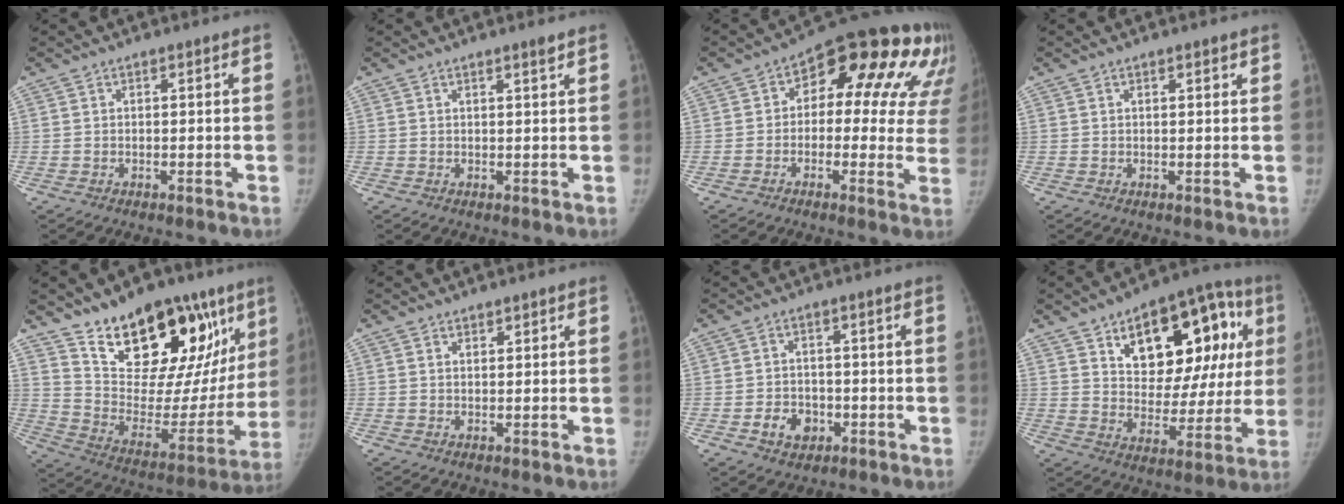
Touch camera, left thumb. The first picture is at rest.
{"total": 1.2, "force": [0.9, -0.1, 0.8], "torque": [-0.010, -0.009, 0.016]}
{"total": 20.0, "force": [7.0, 10.8, 15.3], "torque": [-0.137, 0.033, 0.078]}
{"total": 1.2, "force": [0.8, 0.3, 0.8], "torque": [-0.009, -0.003, 0.012]}
{"total": 27.6, "force": [16.7, 14.3, 16.7], "torque": [-0.191, -0.060, 0.268]}
{"total": 1.1, "force": [0.8, 0.5, 0.5], "torque": [-0.001, -0.005, 0.011]}
{"total": 5.5, "force": [-2.0, 4.3, 2.6], "torque": [-0.025, 0.013, -0.027]}
{"total": 23.9, "force": [8.6, 12.9, 18.2], "torque": [-0.197, 0.000, 0.124]}